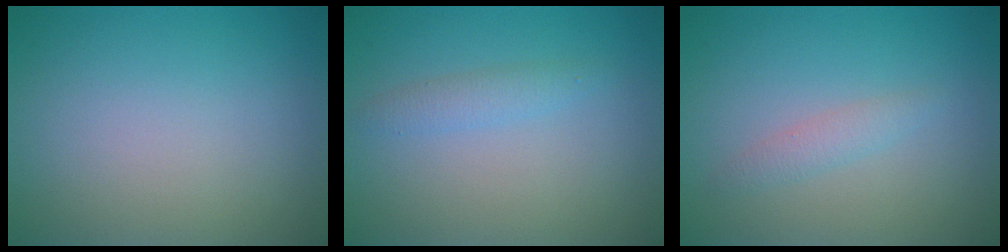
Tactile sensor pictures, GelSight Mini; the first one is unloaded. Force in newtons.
{"total": 1.4, "press": 1.4, "slide": 0.0}
{"total": 1.3, "press": 1.3, "slide": 0.0}